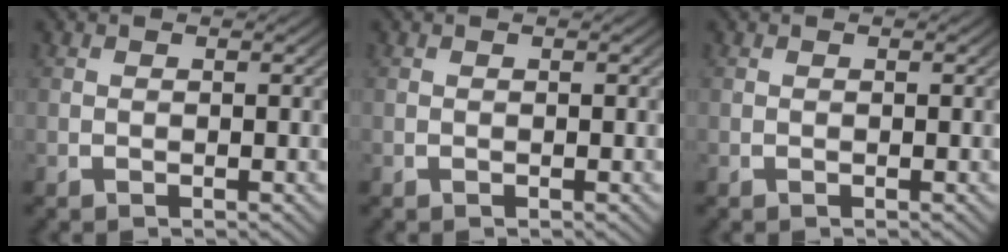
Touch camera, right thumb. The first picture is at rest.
{"total": 0.0}
{"total": 0.0}